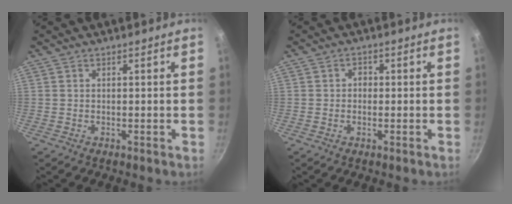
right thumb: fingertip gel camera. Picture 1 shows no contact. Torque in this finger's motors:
{"motor_torque": [0.25, 0.02, 0.05, -0.01, -0.02]}